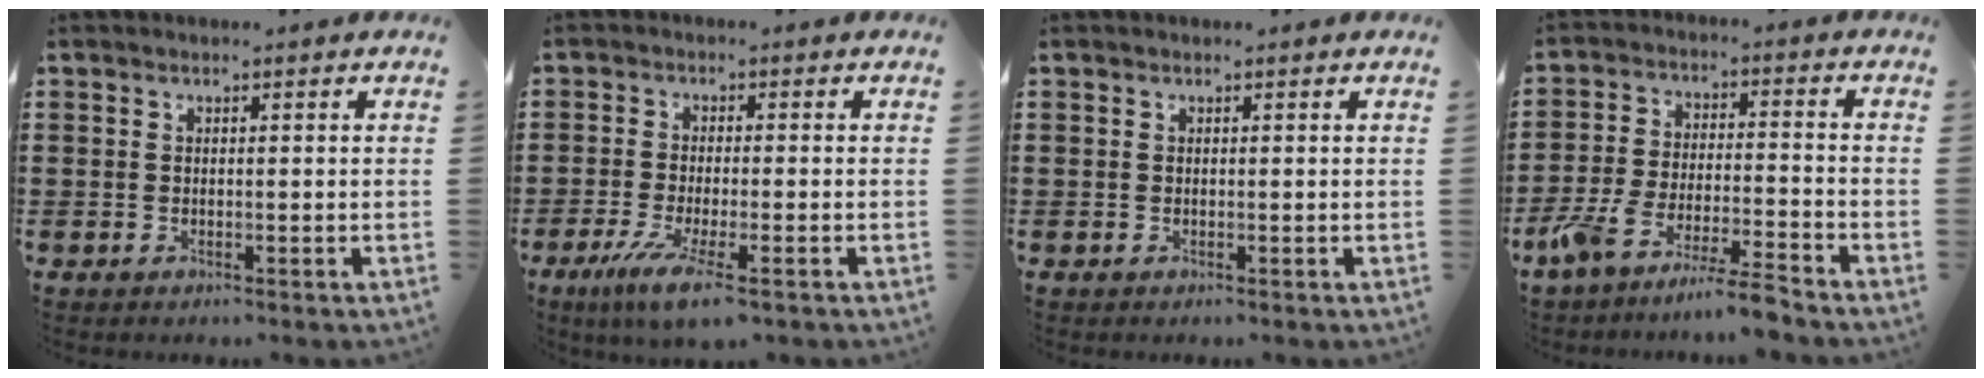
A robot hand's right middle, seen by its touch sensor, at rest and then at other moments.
{"total": 5.7, "force": [-3.2, 0.8, 4.7], "torque": [-0.103, -0.019, -0.057]}
{"total": 0.0}
{"total": 7.4, "force": [-6.8, -0.5, 2.8], "torque": [-0.065, -0.013, -0.135]}